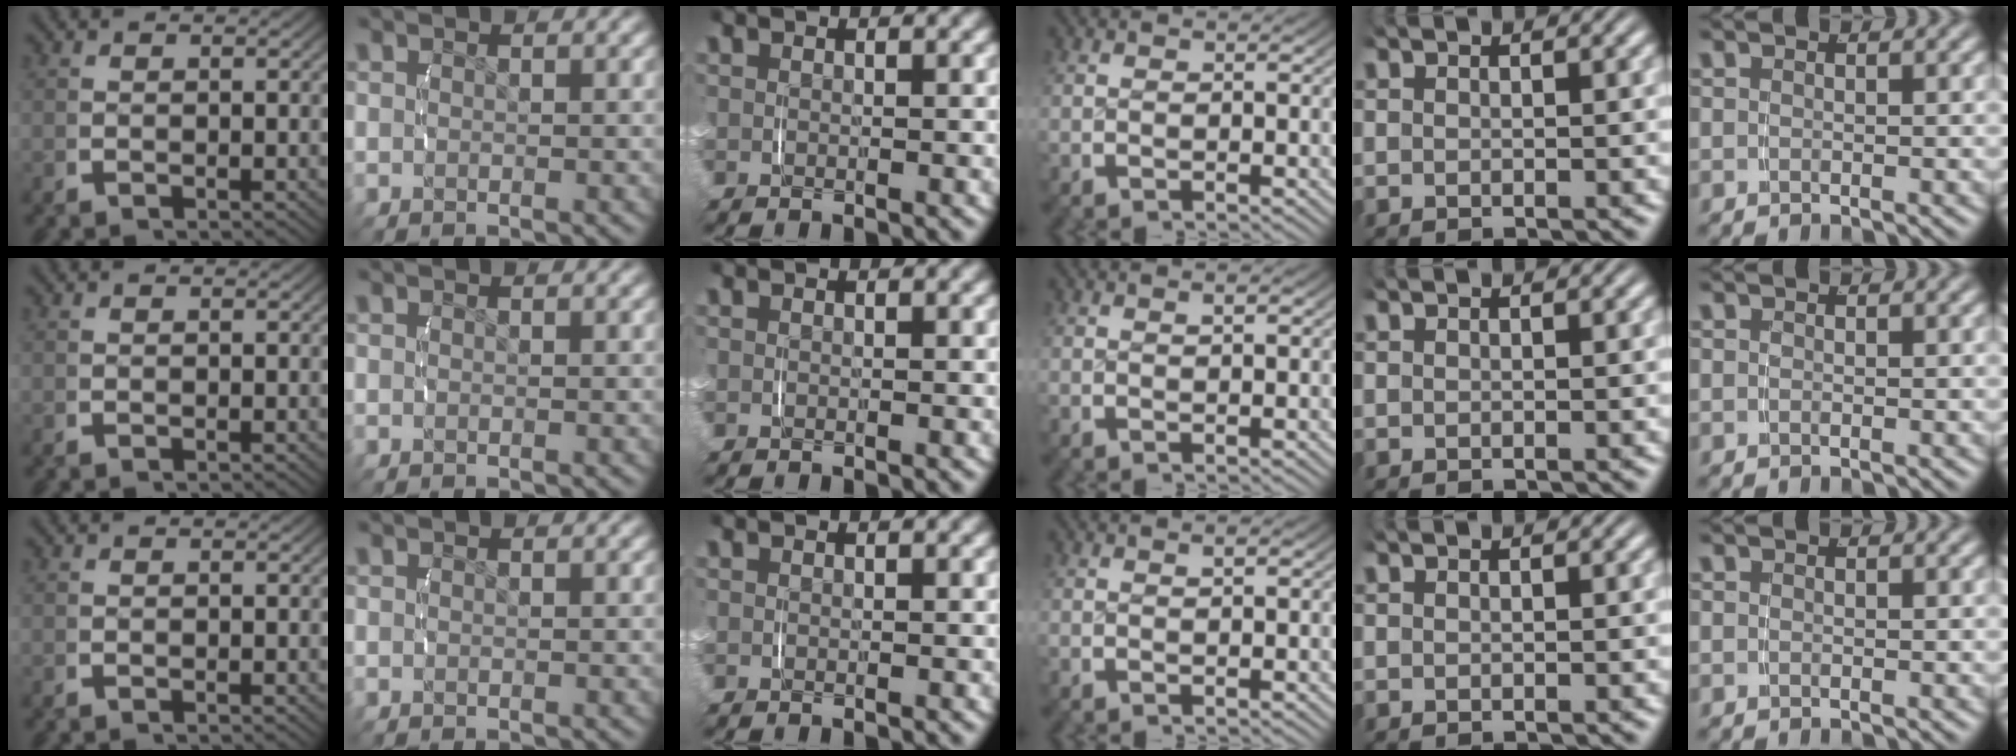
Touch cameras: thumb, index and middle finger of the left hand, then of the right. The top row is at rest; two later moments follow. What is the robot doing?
{"motion": "lift_and_place", "object": "small bumper sticker"}